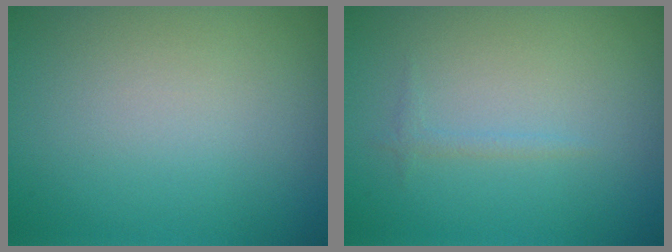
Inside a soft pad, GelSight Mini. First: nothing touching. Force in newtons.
{"total": 0.6, "press": 0.6, "slide": 0.1}